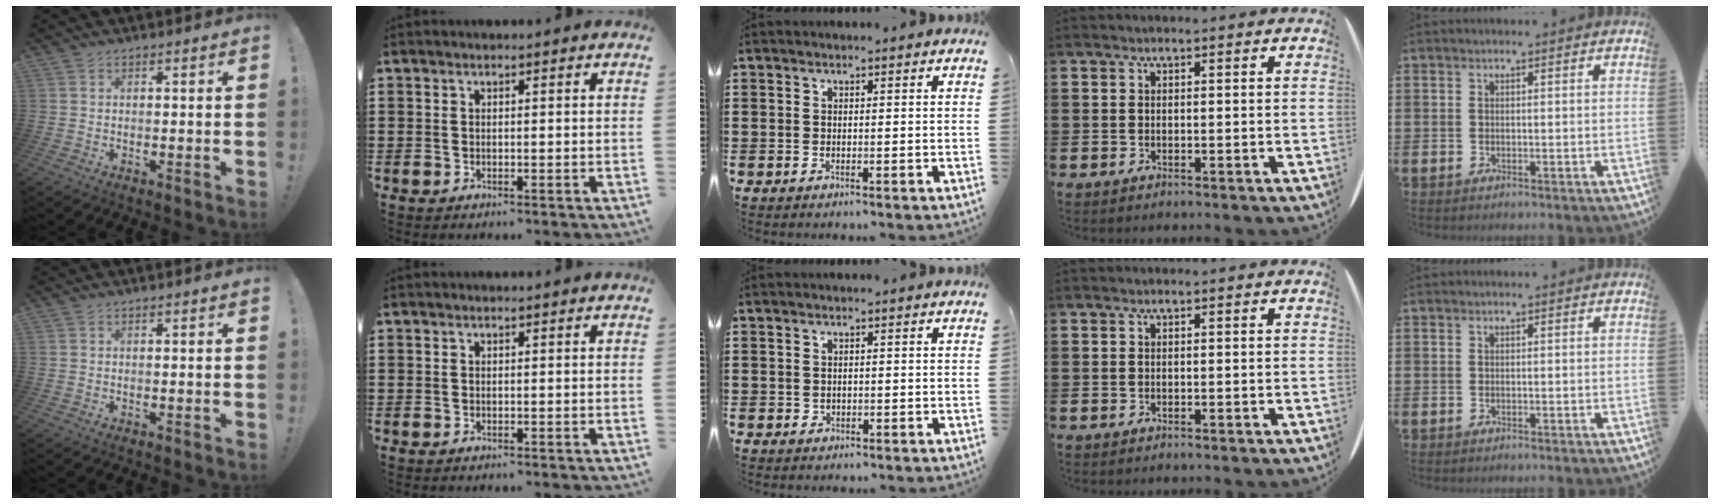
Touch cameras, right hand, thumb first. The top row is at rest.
{"middle": {"total": 0.6, "force": [0.1, 0.6, 0.2], "torque": [-0.005, 0.004, 0.001]}}